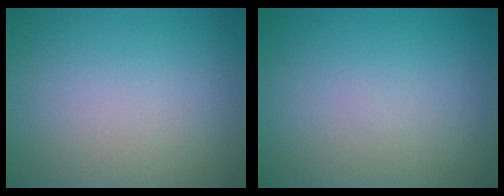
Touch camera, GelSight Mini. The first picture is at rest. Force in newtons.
{"total": 0.0}